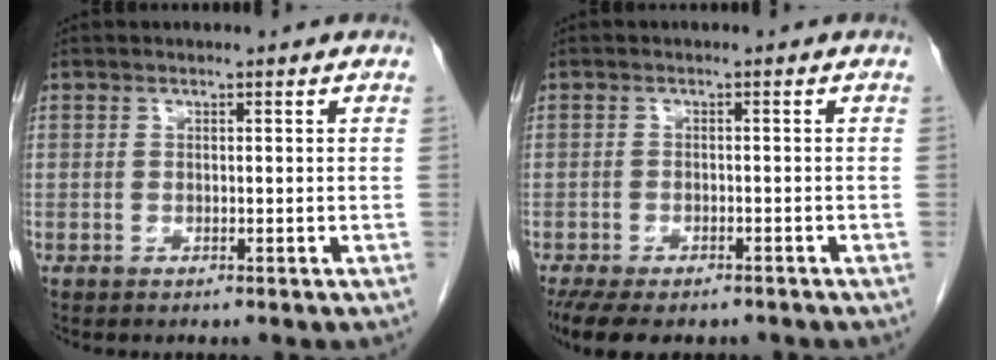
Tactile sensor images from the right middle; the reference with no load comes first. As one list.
[{"total": 10.4, "force": [-7.9, 4.1, 5.2], "torque": [-0.099, -0.008, -0.111]}]